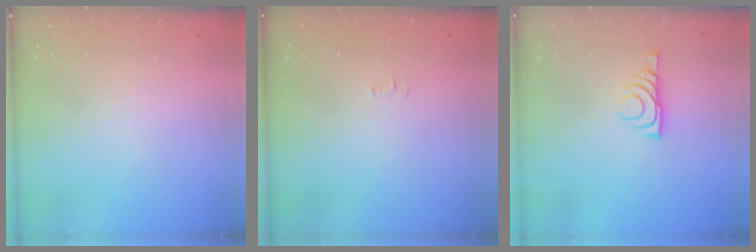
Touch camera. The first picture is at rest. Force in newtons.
{"total": 3.0, "press": 3.0, "slide": 0.5}
{"total": 7.2, "press": 7.1, "slide": 1.1}